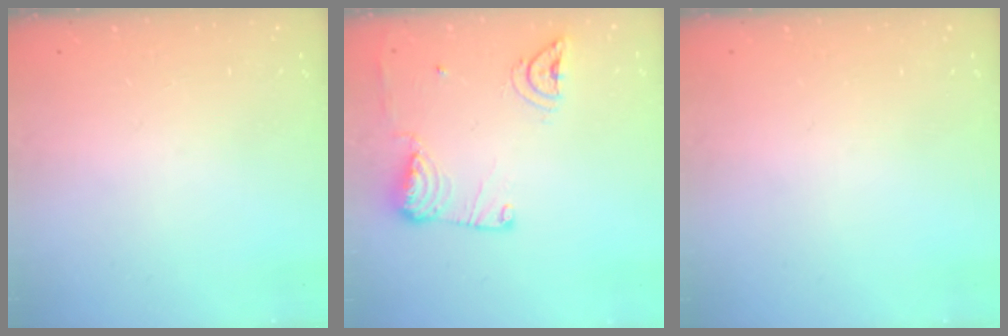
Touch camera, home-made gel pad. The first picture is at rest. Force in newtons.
{"total": 12.8, "press": 12.7, "slide": 1.6}
{"total": 0.0}